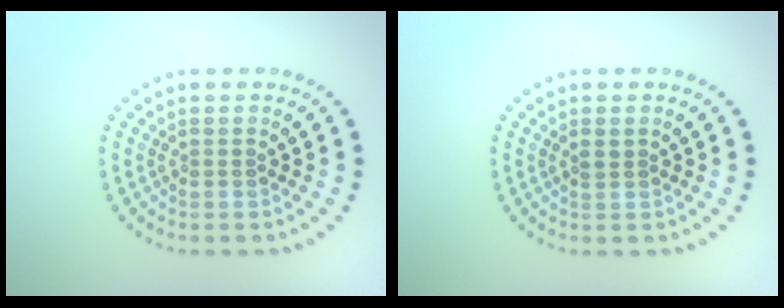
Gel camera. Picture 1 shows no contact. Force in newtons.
{"total": 1.0, "press": 0.8, "slide": 0.5}